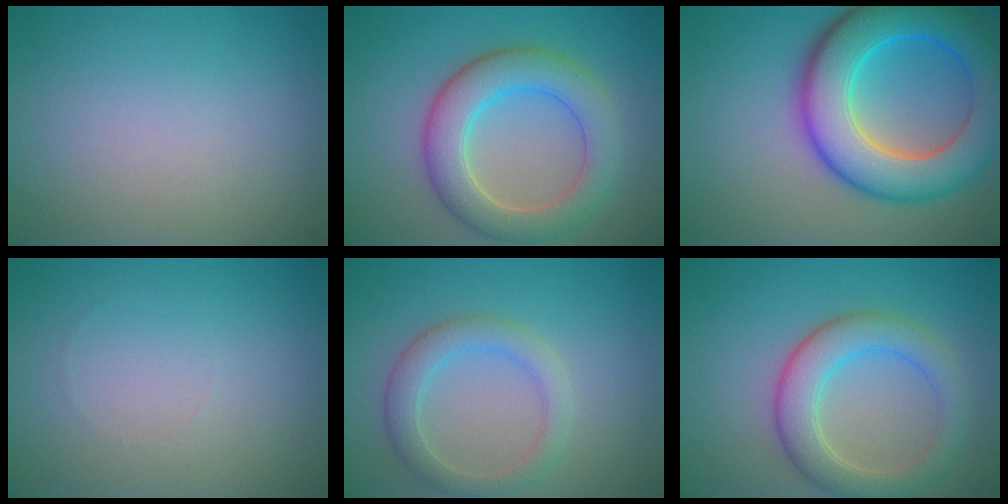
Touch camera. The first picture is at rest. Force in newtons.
{"total": 6.6, "press": 6.6, "slide": 0.7}
{"total": 10.8, "press": 10.8, "slide": 0.2}
{"total": 0.0}
{"total": 3.2, "press": 3.2, "slide": 0.1}
{"total": 5.3, "press": 5.3, "slide": 0.4}